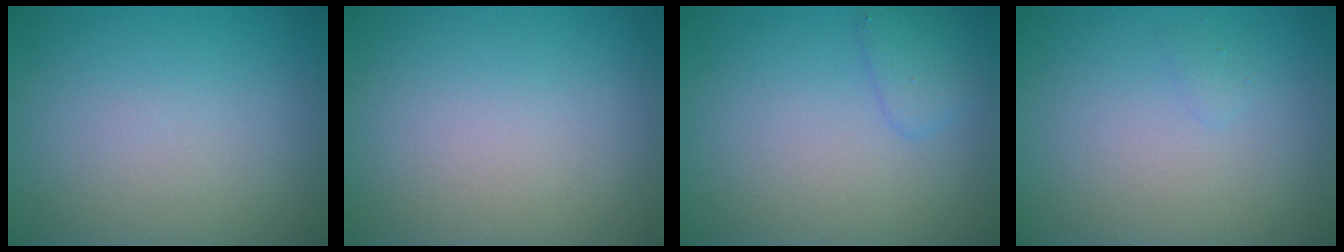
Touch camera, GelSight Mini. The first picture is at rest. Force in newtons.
{"total": 0.0}
{"total": 1.6, "press": 1.6, "slide": 0.1}
{"total": 0.5, "press": 0.5, "slide": 0.1}